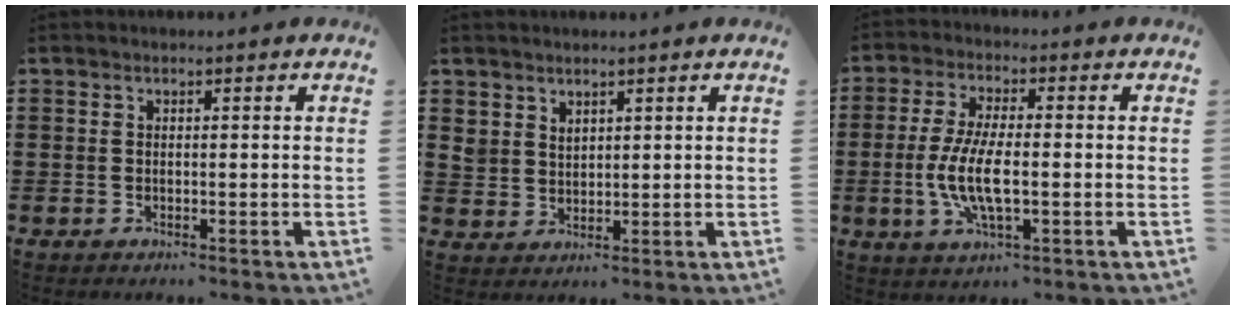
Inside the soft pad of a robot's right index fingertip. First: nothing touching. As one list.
[{"total": 3.1, "force": [2.5, 1.7, 0.0], "torque": [-0.010, 0.003, 0.050]}, {"total": 8.0, "force": [-1.6, 2.6, 7.4], "torque": [-0.167, -0.011, -0.038]}]